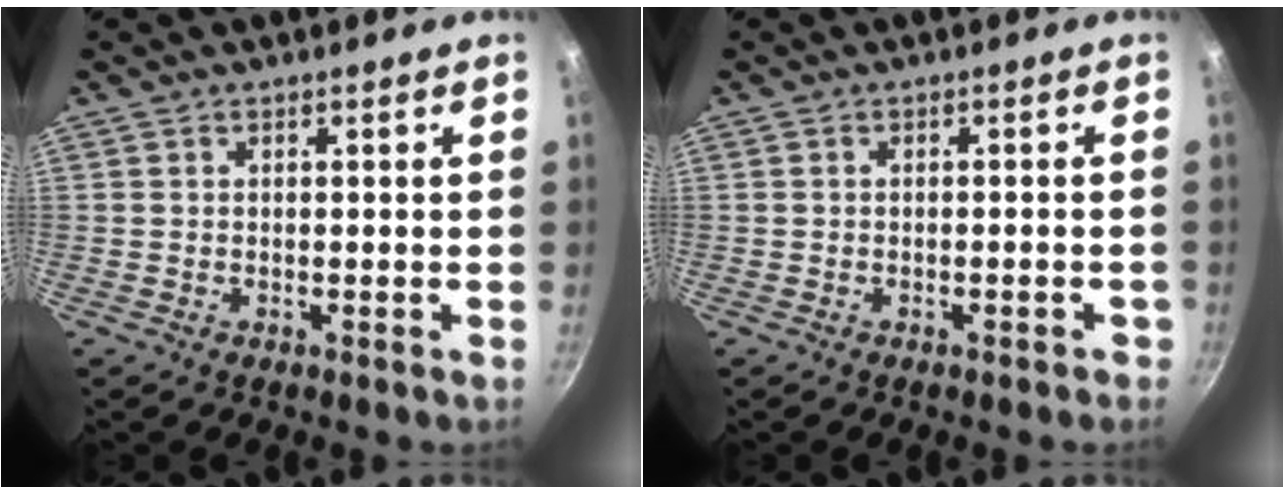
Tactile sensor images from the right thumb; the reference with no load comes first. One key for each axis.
{"total": 1.7, "fx": -1.0, "fy": 0.6, "fz": 1.2, "tx": -0.009, "ty": 0.011, "tz": -0.009}